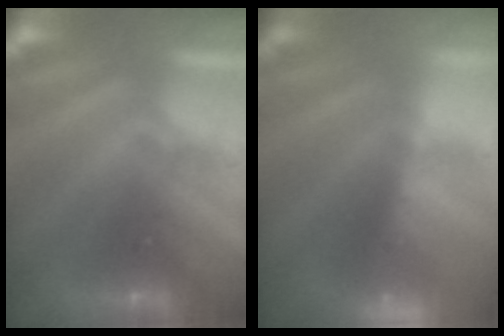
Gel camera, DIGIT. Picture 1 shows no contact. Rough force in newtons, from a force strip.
{"total": 9.5}